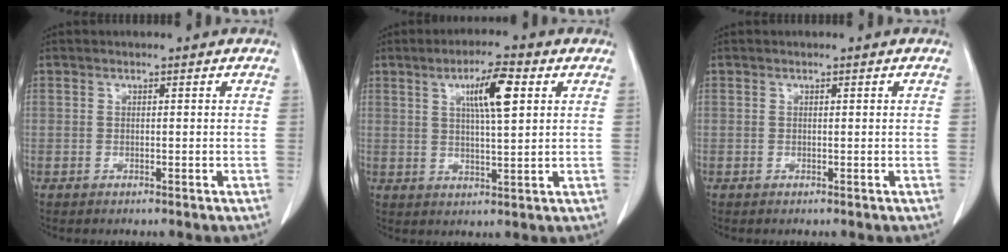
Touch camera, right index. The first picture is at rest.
{"total": 7.5, "force": [2.8, 0.8, 6.9], "torque": [-0.122, 0.005, 0.046]}
{"total": 0.0}